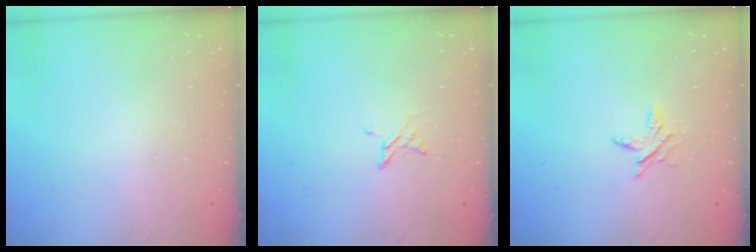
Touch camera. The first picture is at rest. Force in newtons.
{"total": 3.0, "press": 3.0, "slide": 0.3}
{"total": 4.4, "press": 4.3, "slide": 0.4}